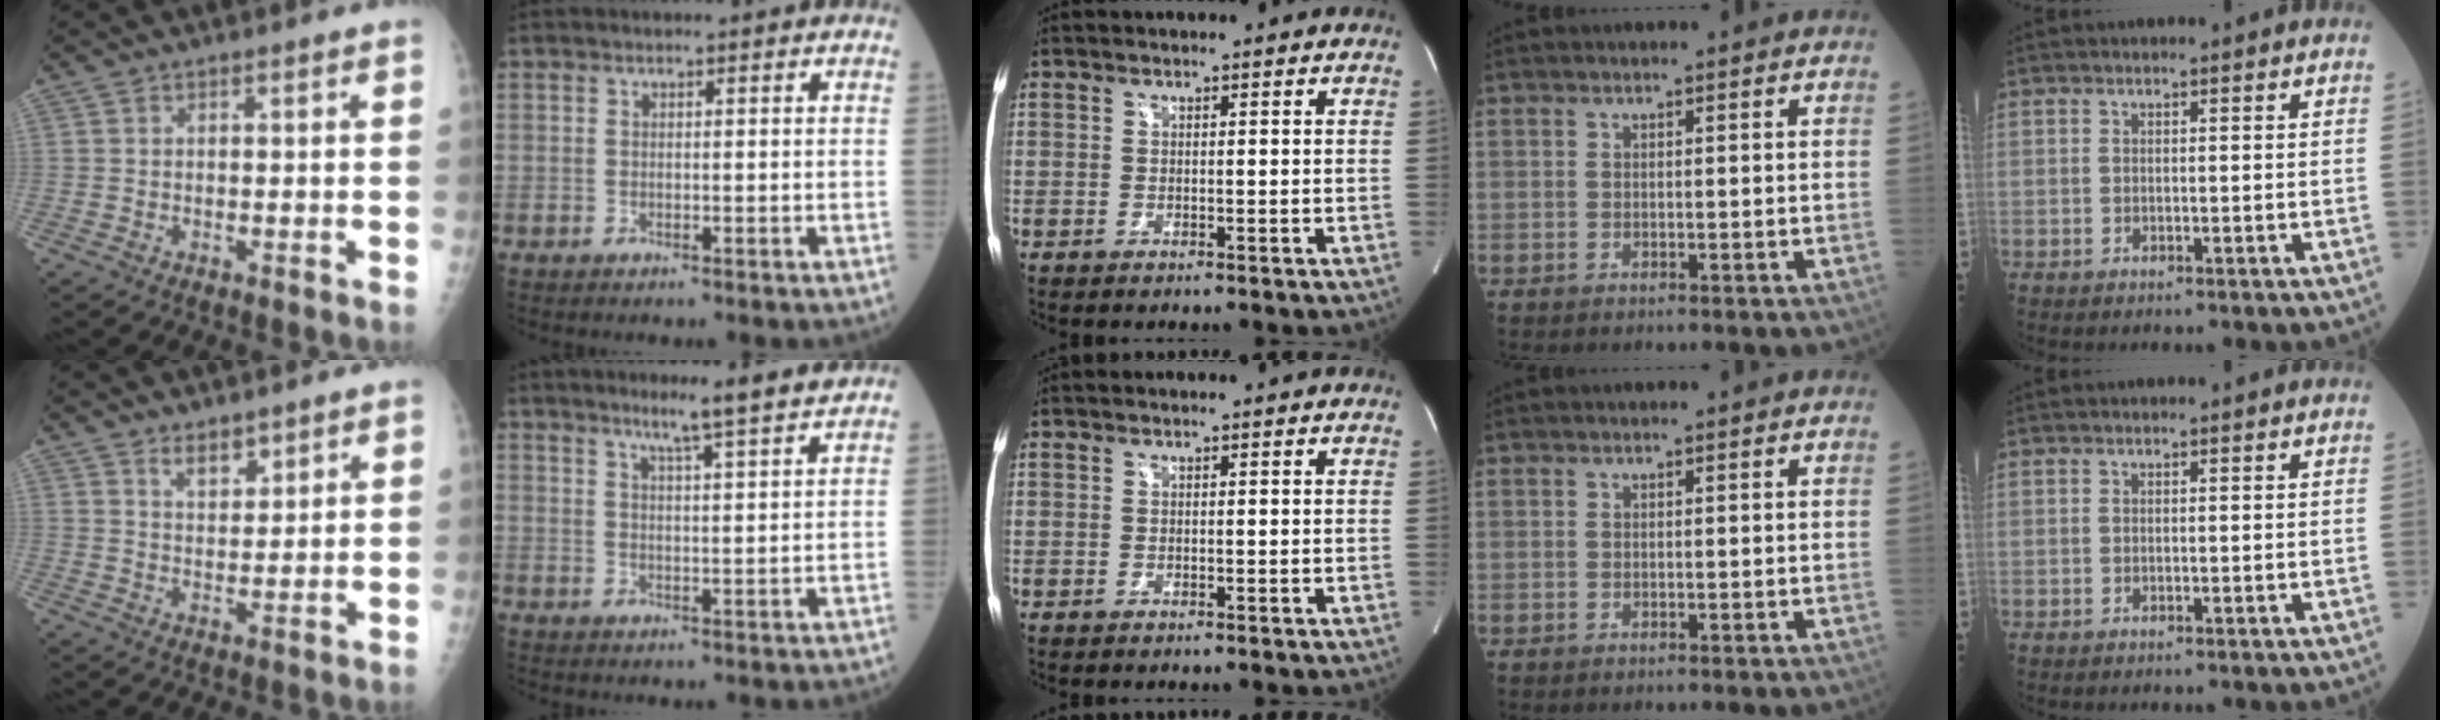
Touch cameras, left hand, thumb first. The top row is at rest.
{"thumb": {"total": 4.0, "force": [3.0, 1.9, 1.7], "torque": [-0.014, -0.025, 0.056]}, "index": {"total": 5.9, "force": [4.9, -0.8, 3.3], "torque": [-0.055, -0.003, 0.070]}}